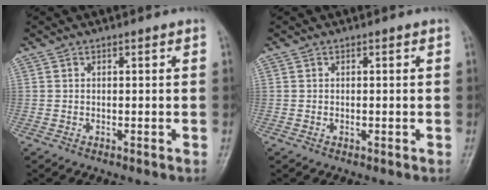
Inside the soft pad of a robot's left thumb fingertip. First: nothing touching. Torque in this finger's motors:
{"motor_torque": [-0.08, 0.04, 0.03, 0.11, 0.01]}